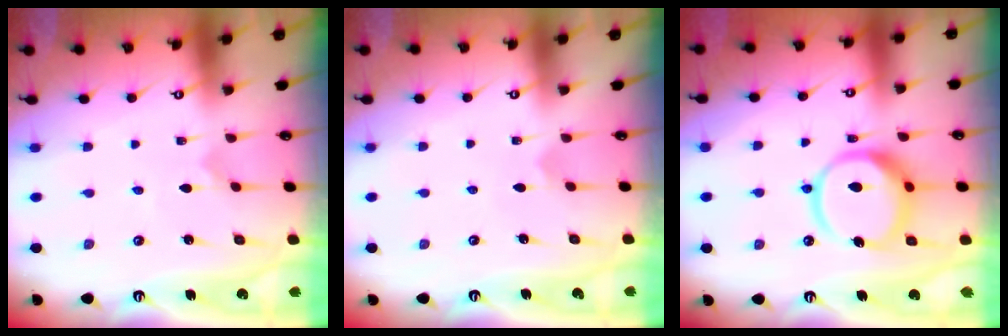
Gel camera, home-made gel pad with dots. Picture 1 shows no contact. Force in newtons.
{"total": 3.2, "press": 3.2, "slide": 0.0}
{"total": 14.9, "press": 14.8, "slide": 1.6}